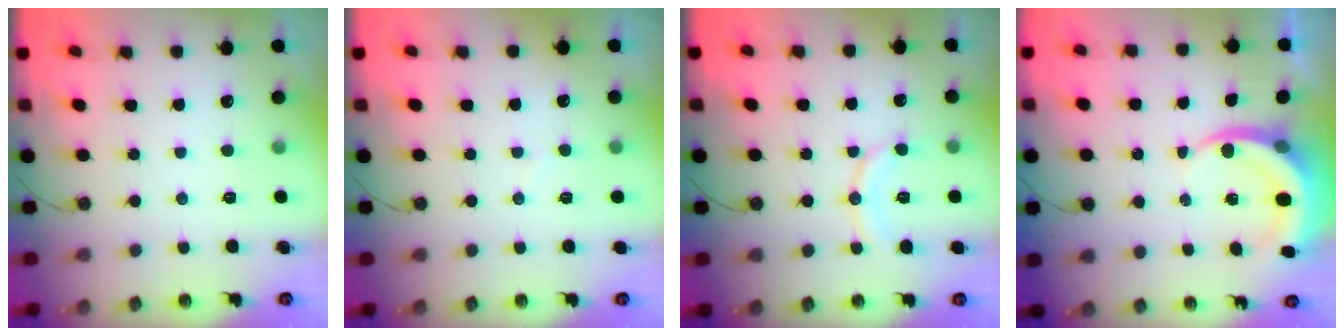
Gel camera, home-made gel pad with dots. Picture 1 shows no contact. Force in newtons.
{"total": 5.0, "press": 5.0, "slide": 0.3}
{"total": 8.9, "press": 8.9, "slide": 1.0}
{"total": 6.3, "press": 6.3, "slide": 0.7}